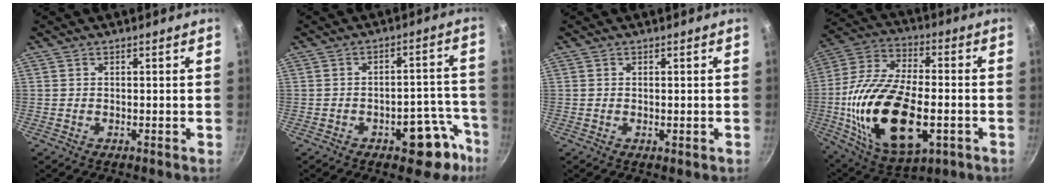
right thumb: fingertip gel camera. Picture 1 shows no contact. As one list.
[{"total": 11.2, "force": [-6.1, 5.7, 7.5], "torque": [-0.028, 0.060, -0.070]}, {"total": 0.9, "force": [-0.2, 0.2, 0.8], "torque": [-0.012, -0.003, -0.003]}, {"total": 25.8, "force": [-5.2, 13.3, 21.5], "torque": [-0.409, 0.016, -0.084]}]